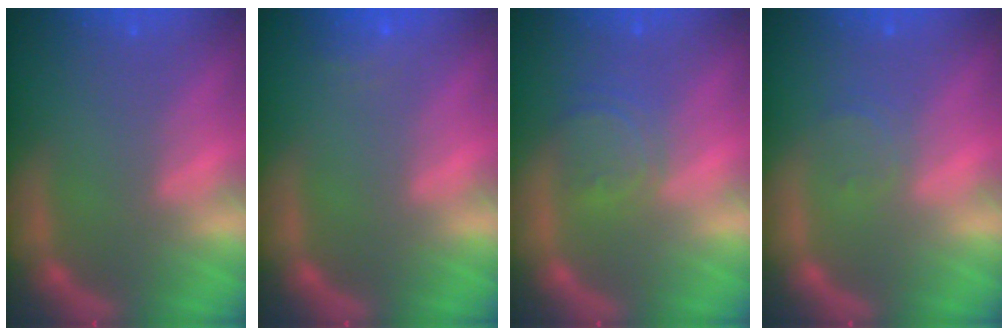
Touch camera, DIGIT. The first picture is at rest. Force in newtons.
{"total": 1.9}
{"total": 3.5}
{"total": 1.5}